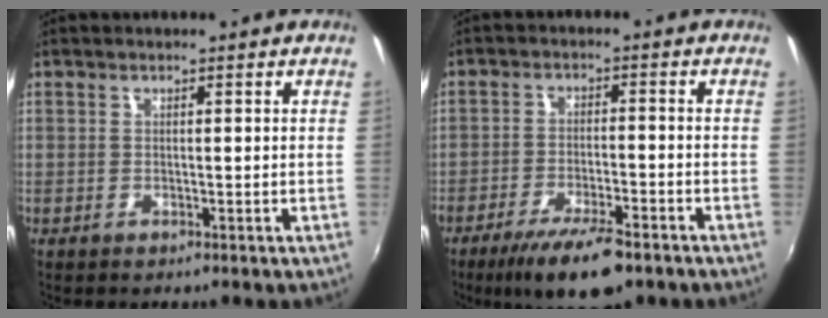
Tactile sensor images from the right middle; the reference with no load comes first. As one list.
[{"total": 11.2, "force": [-7.8, 3.1, 7.3], "torque": [-0.152, -0.021, -0.130]}]